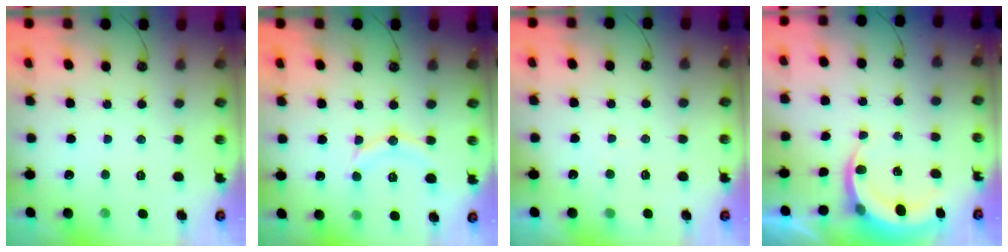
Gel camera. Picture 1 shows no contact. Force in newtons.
{"total": 11.1, "press": 11.1, "slide": 1.1}
{"total": 3.3, "press": 3.3, "slide": 0.3}
{"total": 4.7, "press": 4.7, "slide": 0.1}